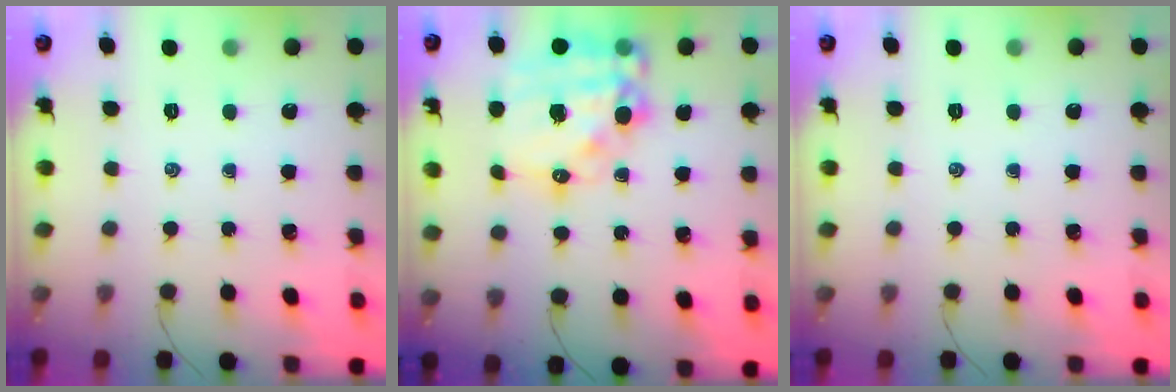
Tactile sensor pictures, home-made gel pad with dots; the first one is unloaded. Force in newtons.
{"total": 19.4, "press": 19.0, "slide": 3.9}
{"total": 0.0}